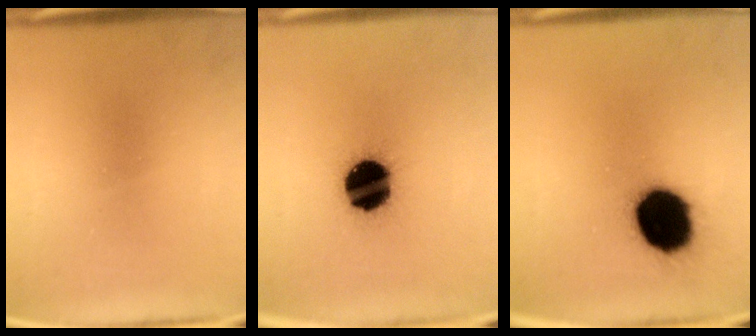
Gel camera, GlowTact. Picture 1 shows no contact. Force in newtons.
{"total": 16.6}
{"total": 17.4}